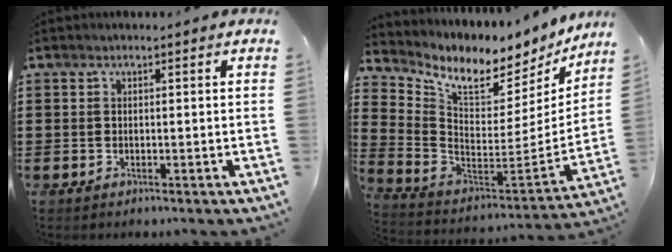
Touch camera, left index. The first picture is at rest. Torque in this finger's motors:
{"motor_torque": [2.14, 0.00, 0.51, 0.12]}